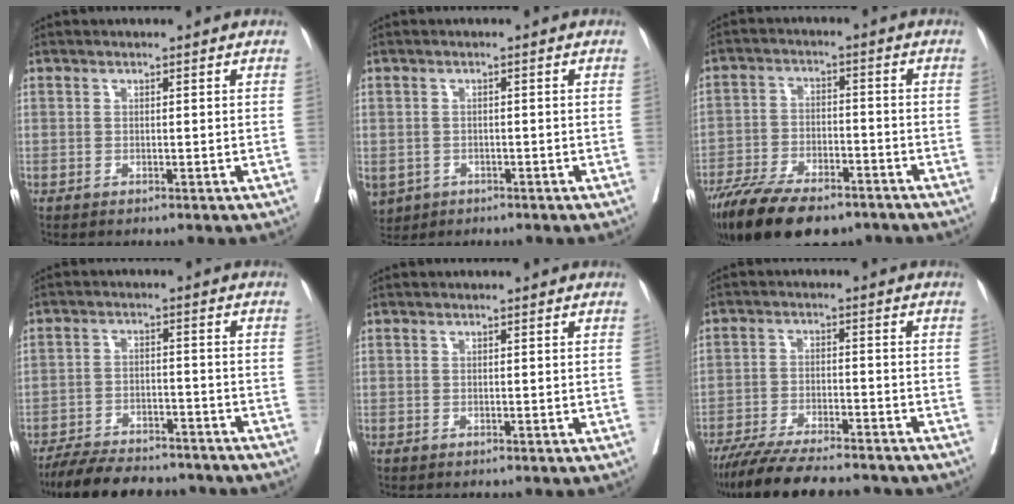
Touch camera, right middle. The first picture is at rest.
{"total": 6.7, "force": [-3.2, 5.4, 2.3], "torque": [-0.068, -0.005, -0.045]}
{"total": 16.1, "force": [-12.1, 5.8, 8.9], "torque": [-0.171, -0.021, -0.198]}
{"total": 15.7, "force": [-13.9, 4.0, 6.1], "torque": [-0.111, -0.002, -0.198]}
{"total": 0.0}
{"total": 16.3, "force": [-14.2, 2.4, 7.5], "torque": [-0.132, -0.023, -0.214]}